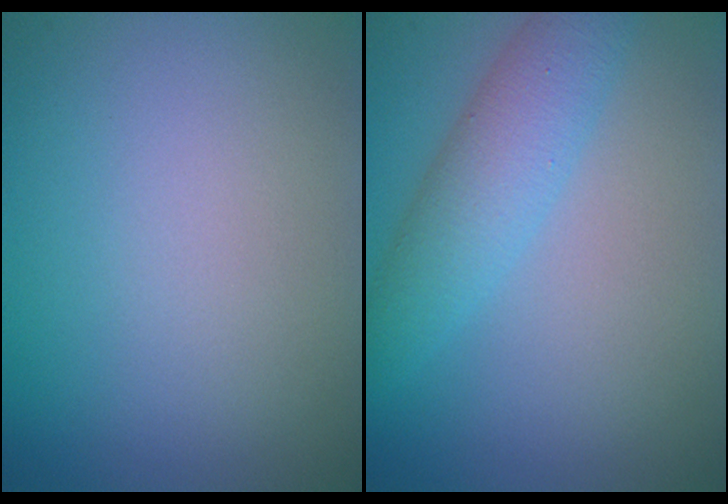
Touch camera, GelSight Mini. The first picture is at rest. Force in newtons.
{"total": 3.8, "press": 3.8, "slide": 0.0}